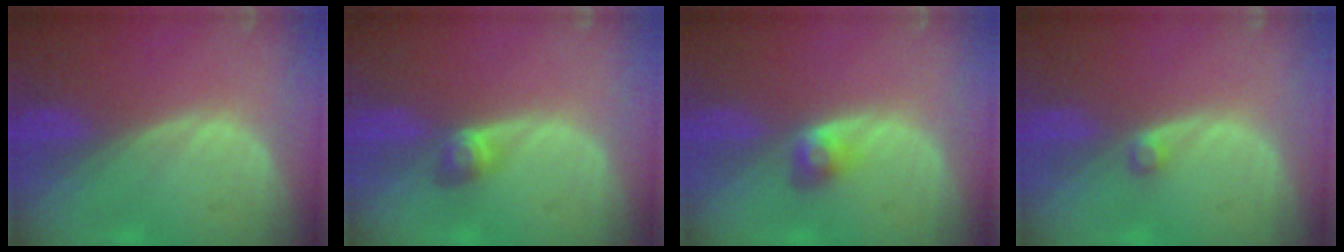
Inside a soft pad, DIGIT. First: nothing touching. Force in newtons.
{"total": 2.9, "press": 2.6, "slide": 1.4}
{"total": 2.8, "press": 2.6, "slide": 1.2}
{"total": 1.2, "press": 1.2, "slide": 0.2}